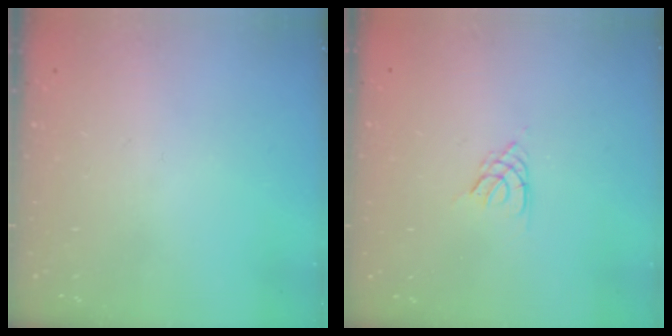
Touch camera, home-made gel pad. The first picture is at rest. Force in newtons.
{"total": 2.1, "press": 2.1, "slide": 0.4}